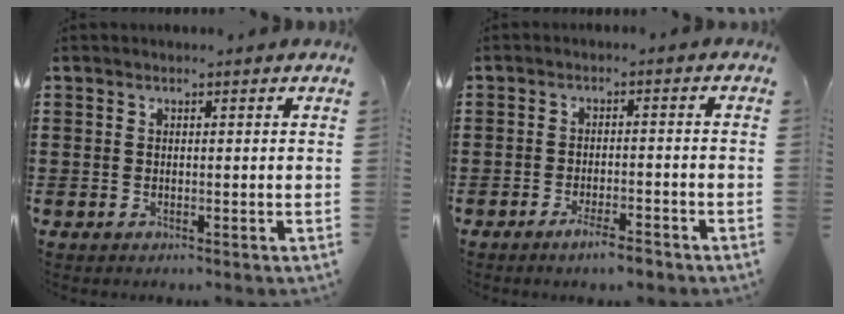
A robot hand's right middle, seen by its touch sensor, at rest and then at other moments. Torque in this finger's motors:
{"motor_torque": [1.63, -0.38, 0.40, 0.10]}